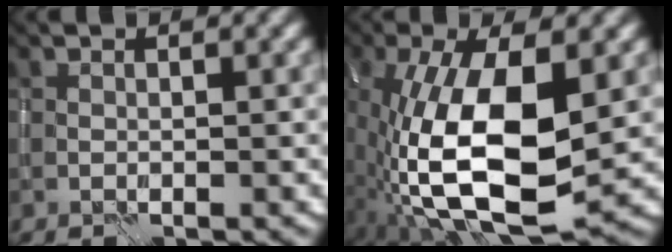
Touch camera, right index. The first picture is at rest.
{"total": 12.7, "force": [-2.2, 5.3, 11.4], "torque": [-0.230, -0.011, -0.043]}